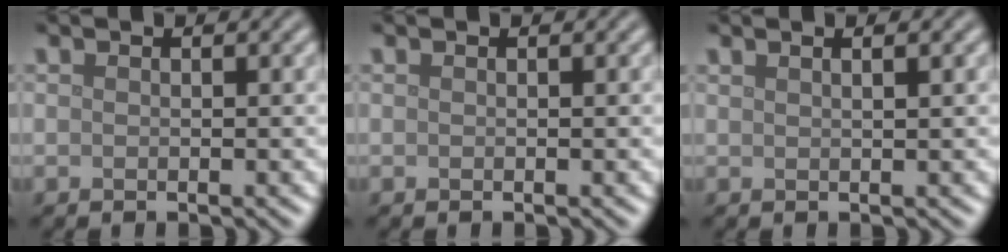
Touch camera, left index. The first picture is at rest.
{"total": 0.0}
{"total": 1.7, "force": [1.0, 0.6, 1.2], "torque": [-0.005, -0.001, 0.002]}